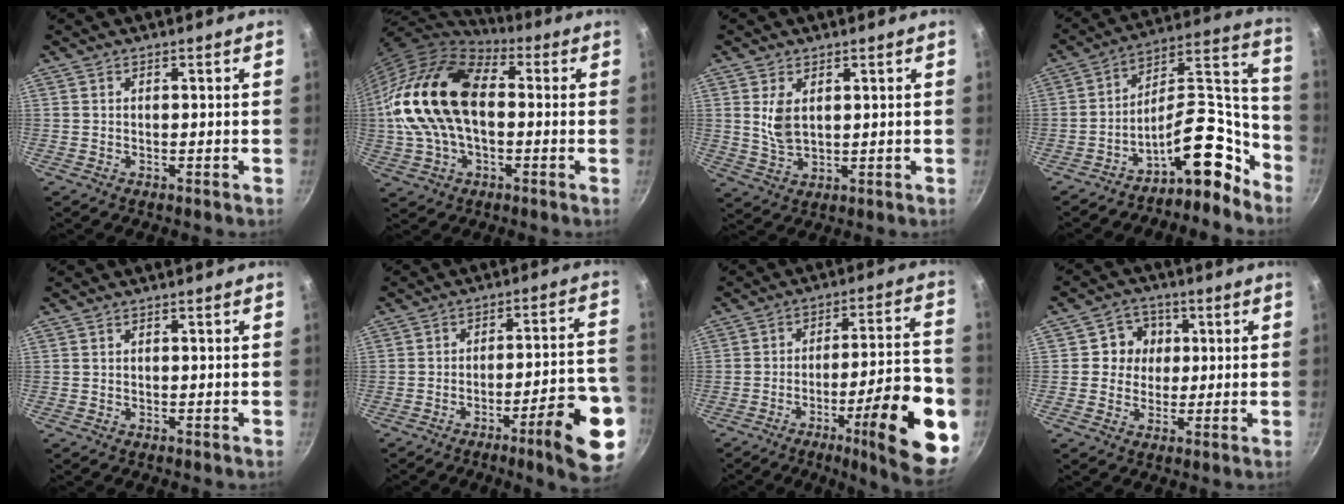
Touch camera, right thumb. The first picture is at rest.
{"total": 20.8, "force": [0.6, 13.0, 16.2], "torque": [-0.299, 0.033, 0.003]}
{"total": 5.2, "force": [1.5, 2.9, 4.0], "torque": [-0.075, -0.015, 0.035]}
{"total": 15.6, "force": [-10.6, 6.7, 9.3], "torque": [-0.078, 0.132, -0.182]}
{"total": 0.0}
{"total": 15.4, "force": [-7.4, 3.2, 13.2], "torque": [-0.153, 0.045, -0.100]}
{"total": 22.3, "force": [-8.5, 5.1, 20.0], "torque": [-0.246, 0.034, -0.121]}
{"total": 6.2, "force": [1.0, 5.9, 1.6], "torque": [0.017, 0.006, 0.005]}